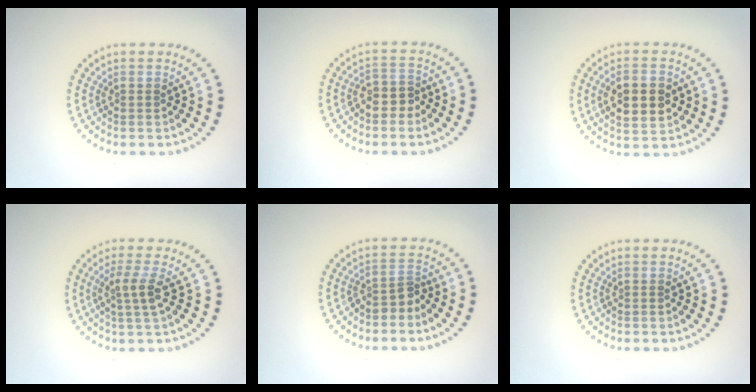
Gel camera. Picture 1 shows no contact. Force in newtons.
{"total": 2.2, "press": 2.0, "slide": 1.0}
{"total": 4.4, "press": 4.4, "slide": 0.4}
{"total": 2.5, "press": 2.1, "slide": 1.4}
{"total": 1.9, "press": 1.4, "slide": 1.3}
{"total": 0.0}